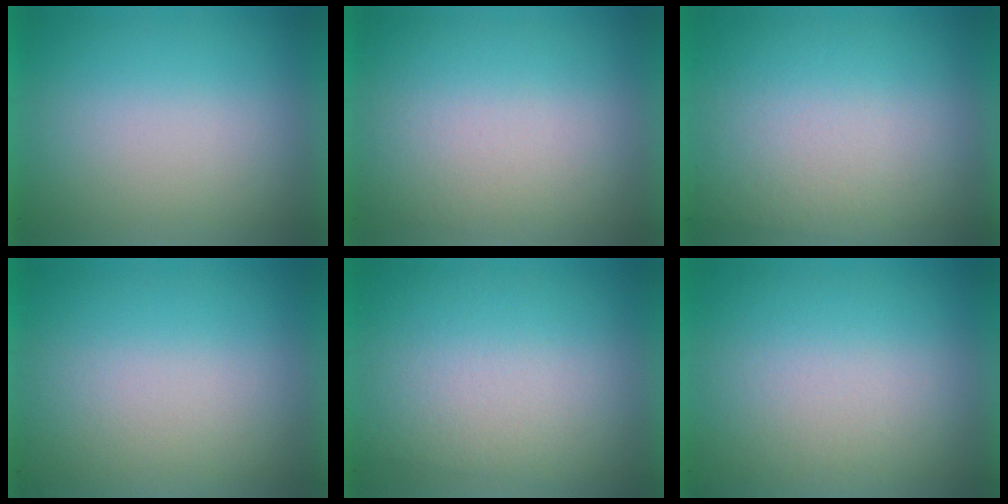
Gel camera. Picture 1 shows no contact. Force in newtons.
{"total": 1.4}
{"total": 2.9}
{"total": 2.0}
{"total": 2.8}
{"total": 2.7}